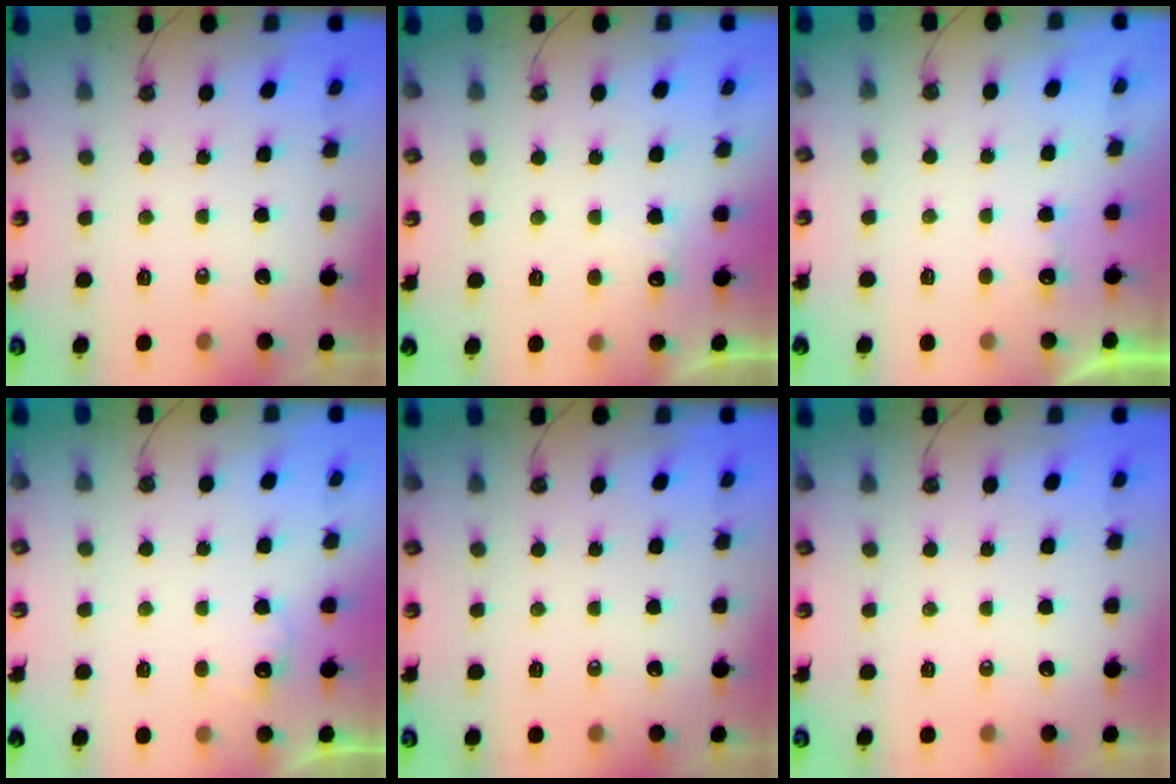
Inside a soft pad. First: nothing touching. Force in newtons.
{"total": 6.0, "press": 5.8, "slide": 1.4}
{"total": 1.9, "press": 1.8, "slide": 0.8}
{"total": 4.5, "press": 4.3, "slide": 1.0}
{"total": 0.0}
{"total": 0.0}